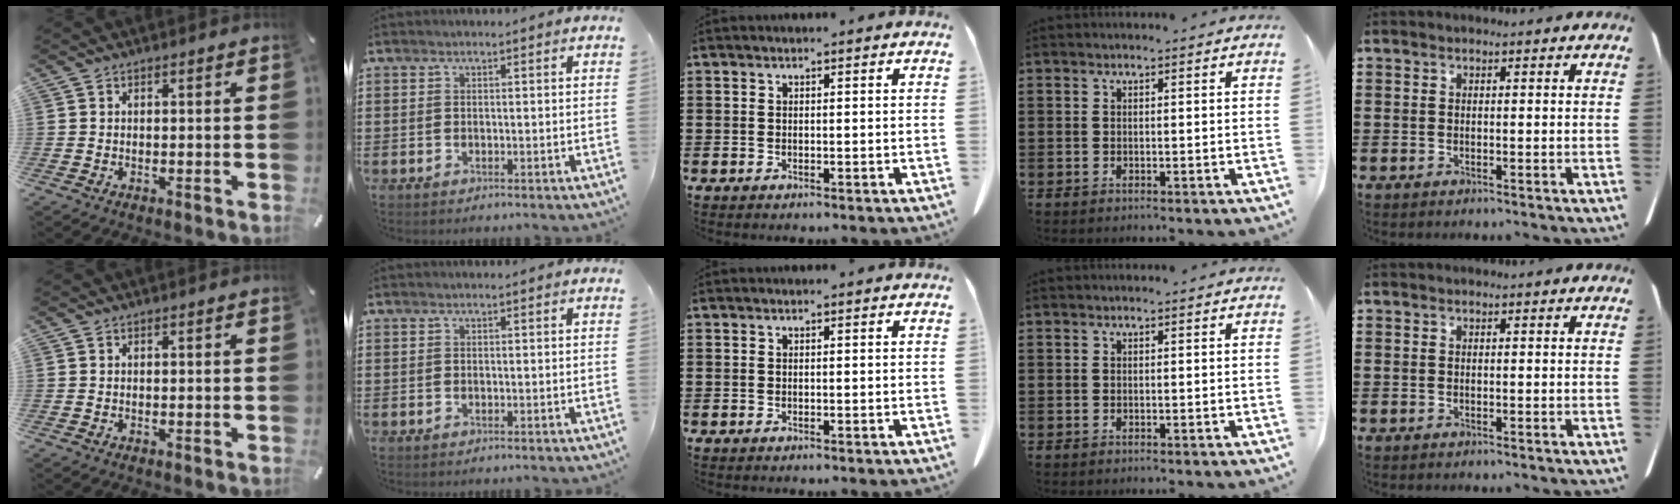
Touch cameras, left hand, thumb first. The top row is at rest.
{}